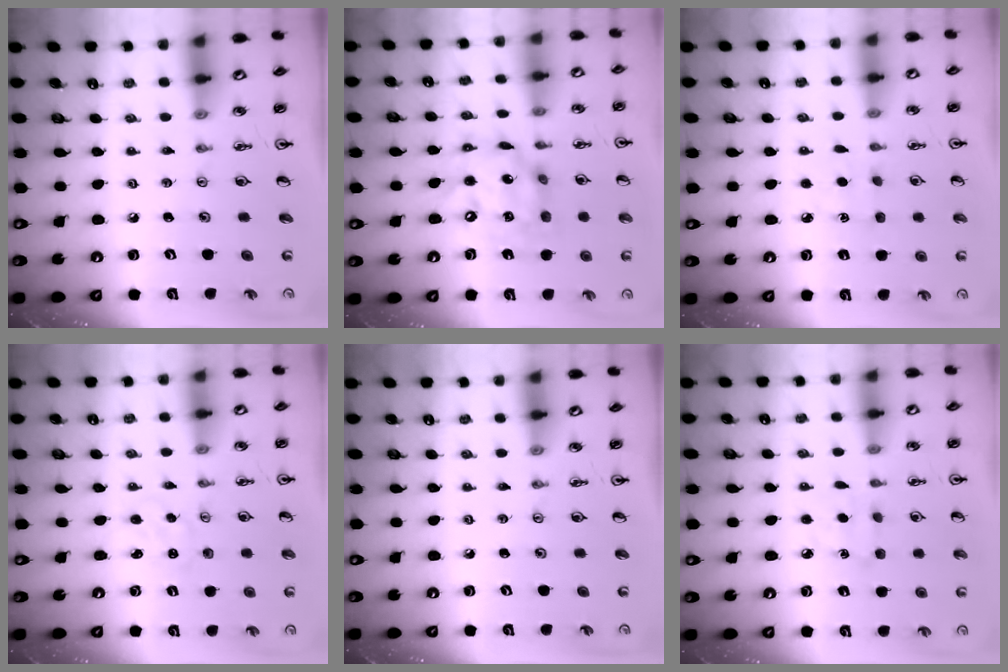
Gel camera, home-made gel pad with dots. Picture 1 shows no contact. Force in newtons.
{"total": 14.0, "press": 13.9, "slide": 1.1}
{"total": 2.9, "press": 2.9, "slide": 0.3}
{"total": 0.0}
{"total": 0.0}
{"total": 5.0, "press": 4.9, "slide": 0.5}